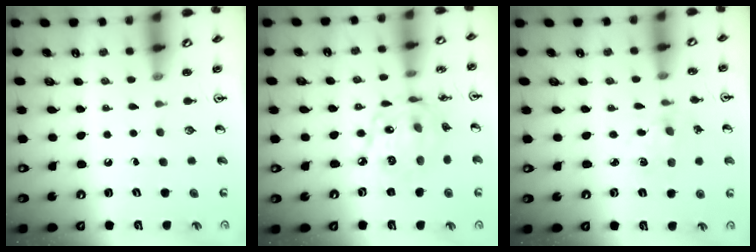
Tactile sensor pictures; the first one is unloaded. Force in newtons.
{"total": 16.4, "press": 16.4, "slide": 1.1}
{"total": 2.7, "press": 2.6, "slide": 0.4}